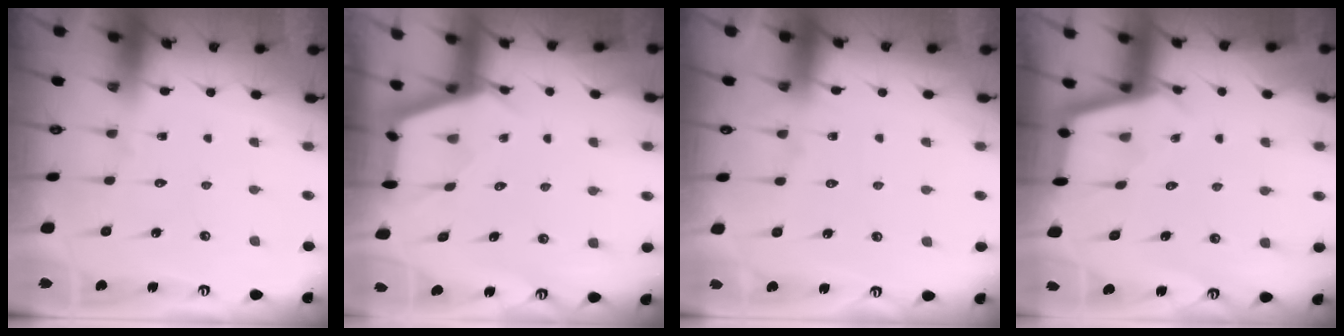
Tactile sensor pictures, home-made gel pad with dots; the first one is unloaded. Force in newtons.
{"total": 2.6, "press": 2.5, "slide": 0.4}
{"total": 3.3, "press": 3.3, "slide": 0.5}
{"total": 2.9, "press": 2.9, "slide": 0.3}